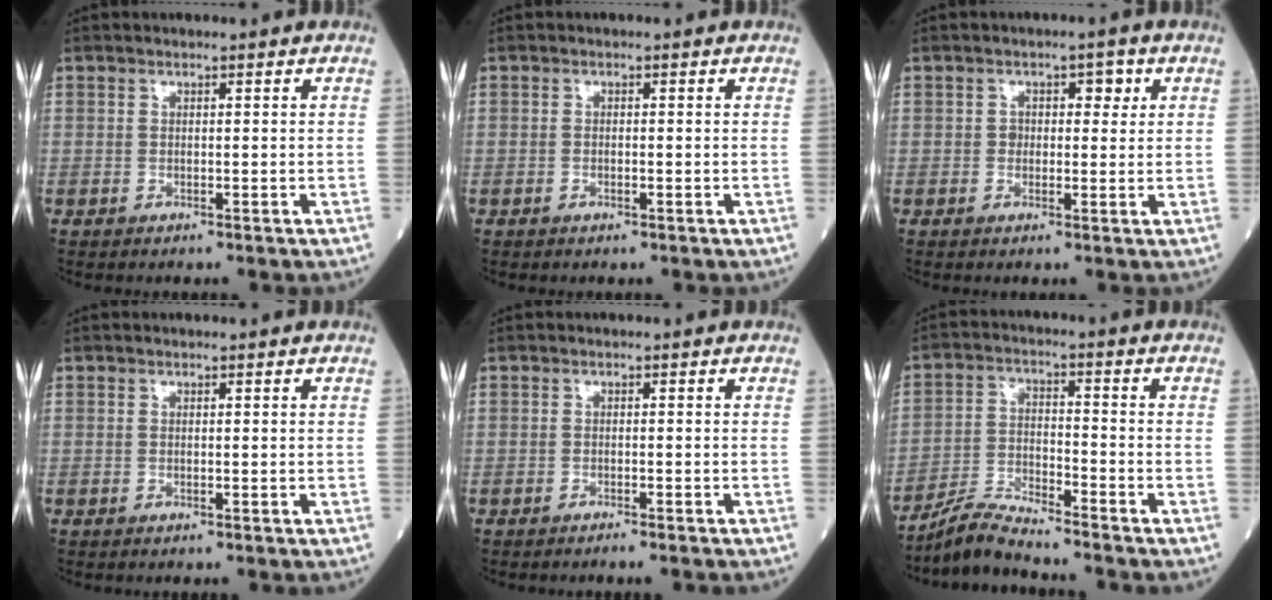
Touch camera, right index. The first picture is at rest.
{"total": 0.6, "force": [-0.3, 0.1, 0.5], "torque": [-0.012, 0.000, -0.006]}
{"total": 3.1, "force": [0.8, 2.1, 2.1], "torque": [-0.023, 0.014, 0.009]}
{"total": 0.0}
{"total": 2.4, "force": [-2.2, -0.1, 1.2], "torque": [-0.013, 0.000, -0.026]}
{"total": 6.2, "force": [-6.1, -0.4, 1.0], "torque": [-0.026, -0.011, -0.116]}